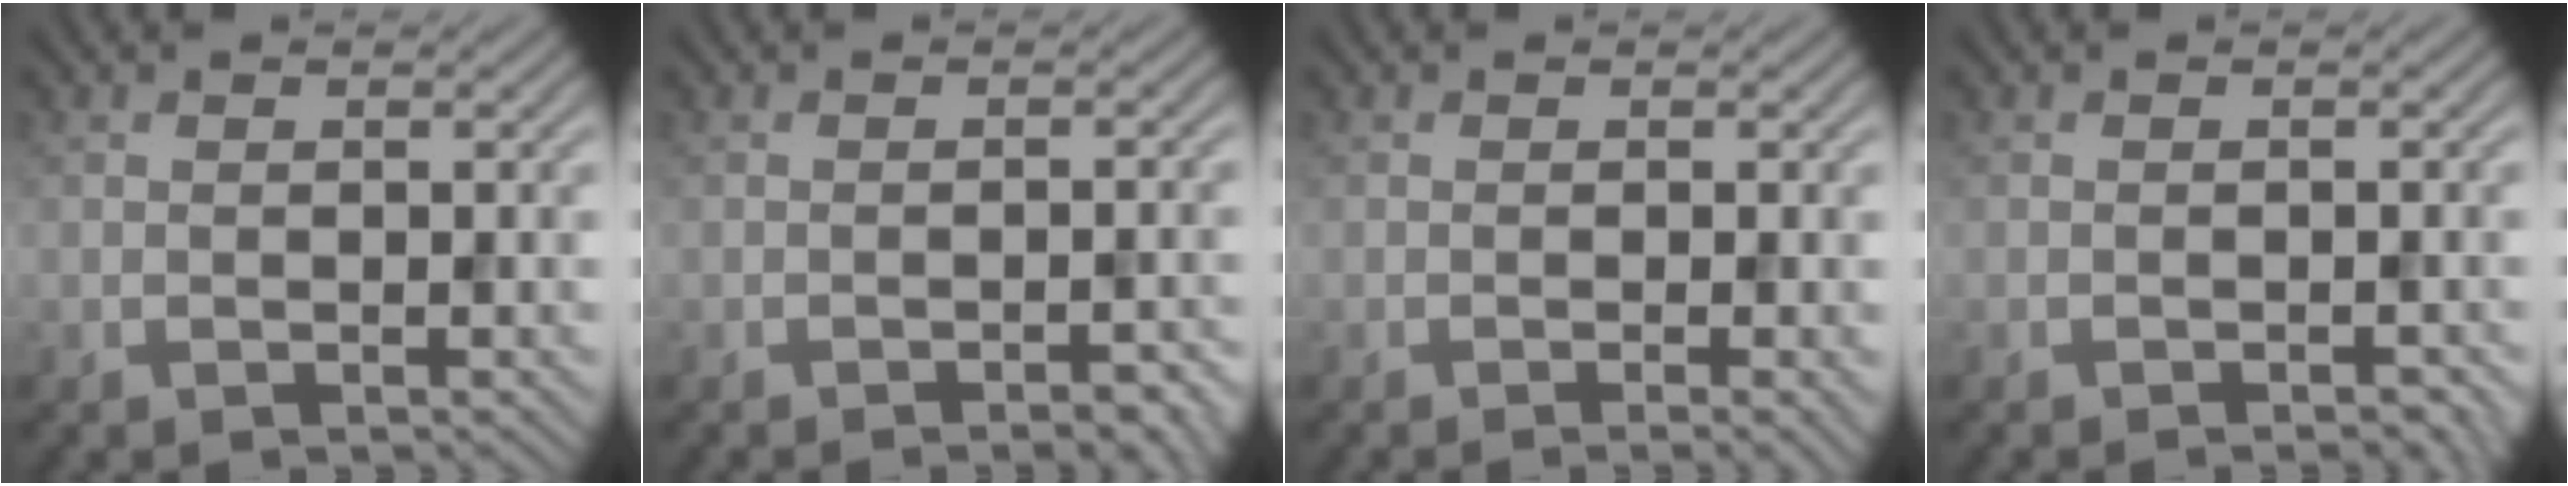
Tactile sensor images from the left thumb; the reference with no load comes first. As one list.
[{"total": 2.4, "force": [-1.7, 0.5, 1.6], "torque": [-0.018, 0.002, -0.023]}, {"total": 1.6, "force": [-0.4, 0.2, 1.5], "torque": [-0.023, -0.003, -0.010]}, {"total": 1.5, "force": [-1.2, 0.4, 0.8], "torque": [-0.007, 0.000, -0.013]}]